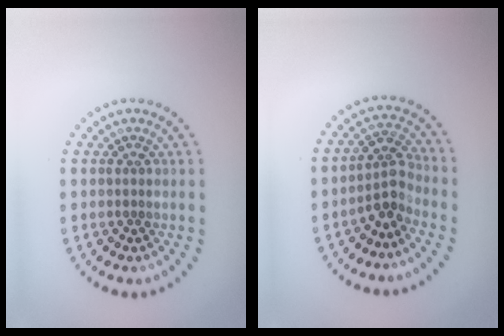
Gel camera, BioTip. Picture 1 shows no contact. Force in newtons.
{"total": 2.7, "press": 2.0, "slide": 1.8}